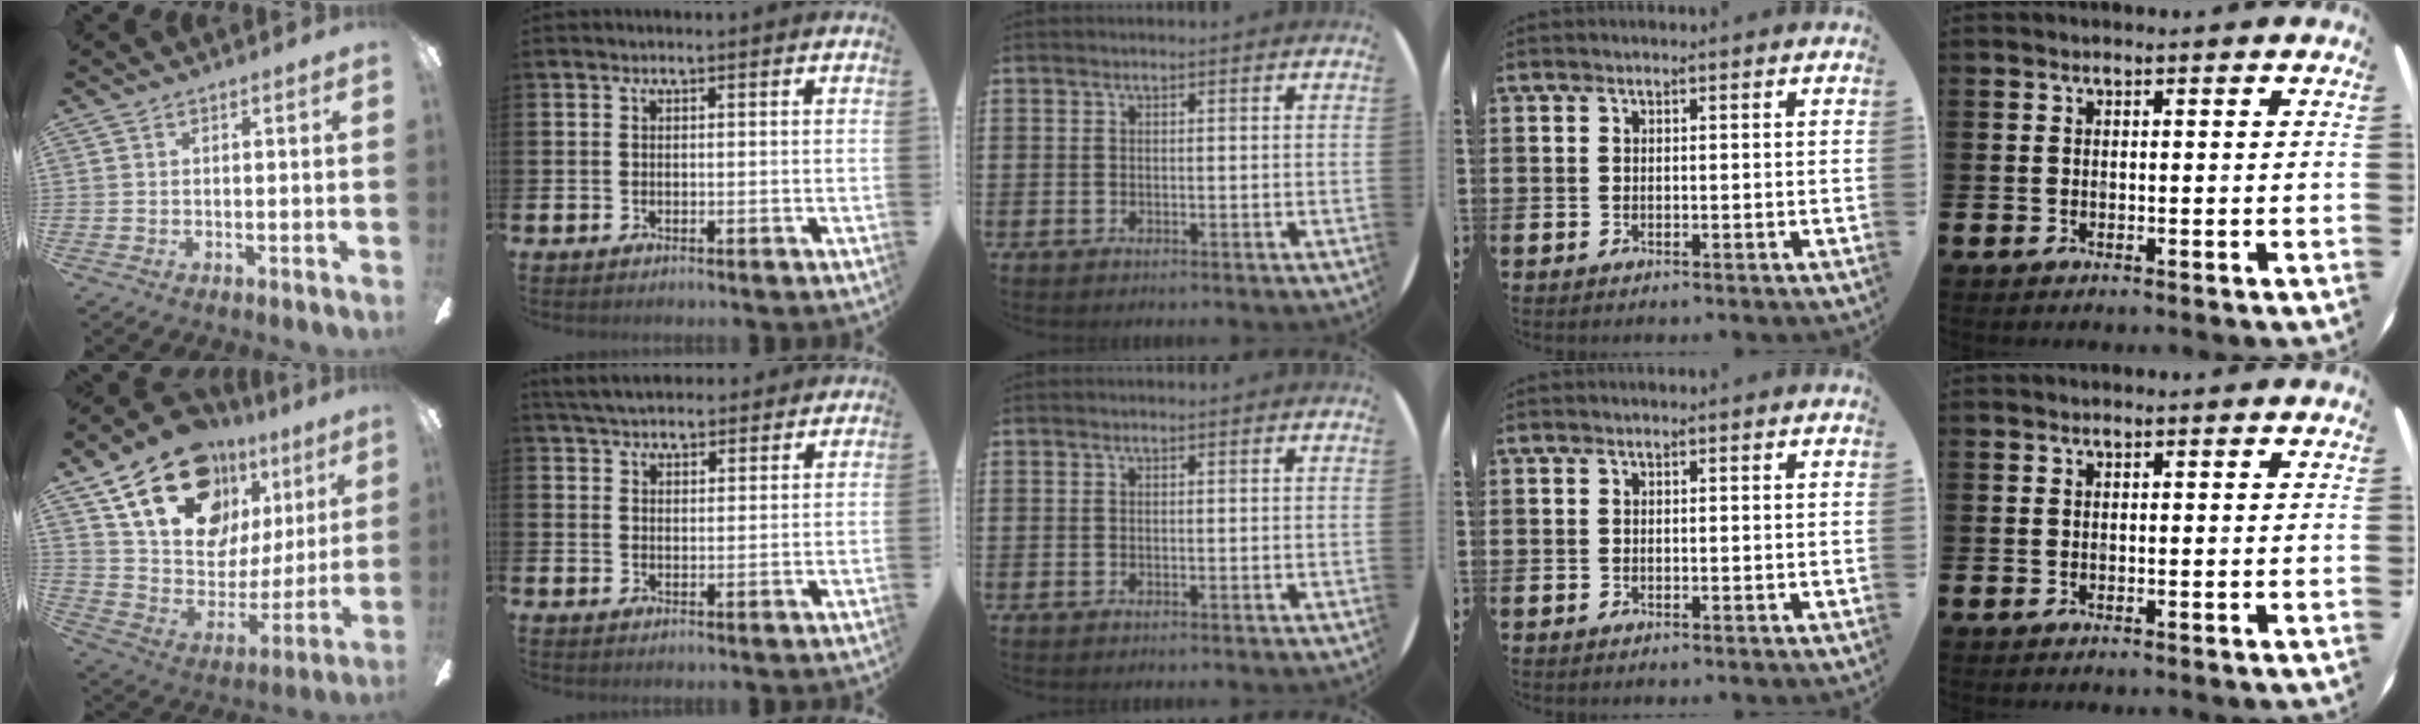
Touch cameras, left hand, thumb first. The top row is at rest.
{"thumb": {"total": 22.2, "force": [13.9, 13.7, 10.5], "torque": [-0.184, -0.068, 0.261]}, "index": {"total": 4.7, "force": [4.5, 1.0, 0.7], "torque": [-0.022, -0.019, 0.082]}}